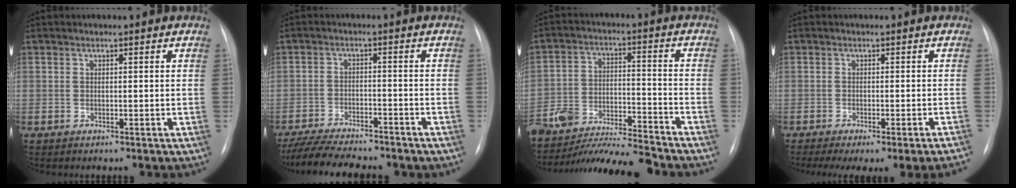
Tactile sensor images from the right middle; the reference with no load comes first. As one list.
[{"total": 13.0, "force": [-11.2, 2.8, 6.0], "torque": [-0.104, -0.011, -0.168]}, {"total": 17.1, "force": [-16.1, 0.8, 5.6], "torque": [-0.112, -0.011, -0.266]}, {"total": 12.3, "force": [-10.2, -0.3, 6.8], "torque": [-0.064, -0.021, -0.132]}]